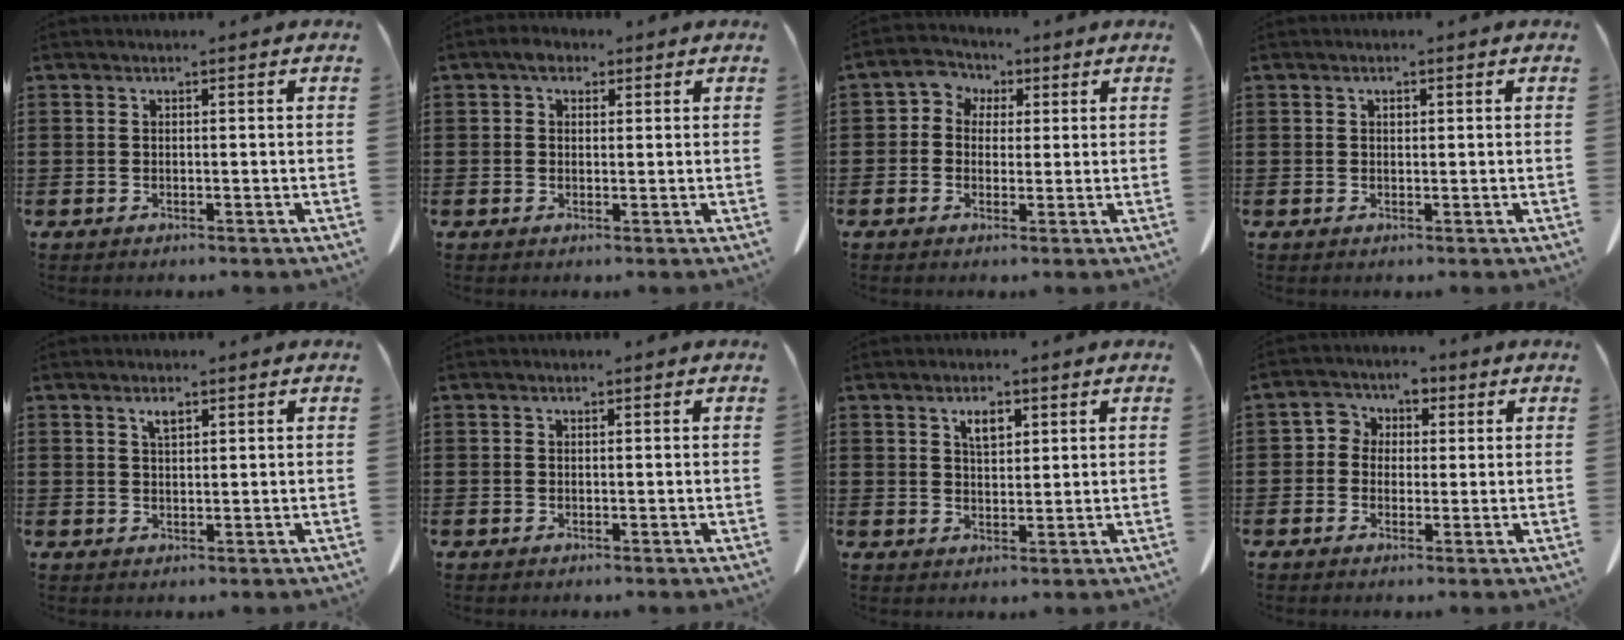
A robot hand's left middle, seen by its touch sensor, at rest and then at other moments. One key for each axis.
{"total": 2.2, "fx": 1.2, "fy": 1.3, "fz": 1.2, "tx": -0.019, "ty": 0.004, "tz": 0.020}
{"total": 3.1, "fx": 0.3, "fy": 2.9, "fz": 0.8, "tx": -0.032, "ty": 0.011, "tz": -0.001}
{"total": 0.5, "fx": 0.2, "fy": 0.3, "fz": 0.4, "tx": -0.009, "ty": 0.002, "tz": 0.005}
{"total": 1.7, "fx": 1.1, "fy": 0.5, "fz": 1.3, "tx": -0.020, "ty": -0.001, "tz": 0.016}
{"total": 0.0}
{"total": 3.2, "fx": 1.8, "fy": 1.3, "fz": 2.2, "tx": -0.032, "ty": -0.001, "tz": 0.028}
{"total": 3.2, "fx": 0.1, "fy": 3.1, "fz": 0.8, "tx": -0.034, "ty": 0.013, "tz": -0.007}